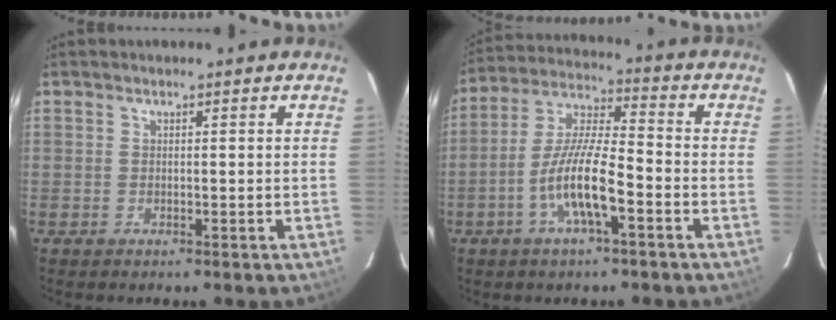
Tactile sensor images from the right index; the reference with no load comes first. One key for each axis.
{"total": 11.4, "fx": -4.8, "fy": 2.1, "fz": 10.1, "tx": -0.208, "ty": 0.000, "tz": -0.095}